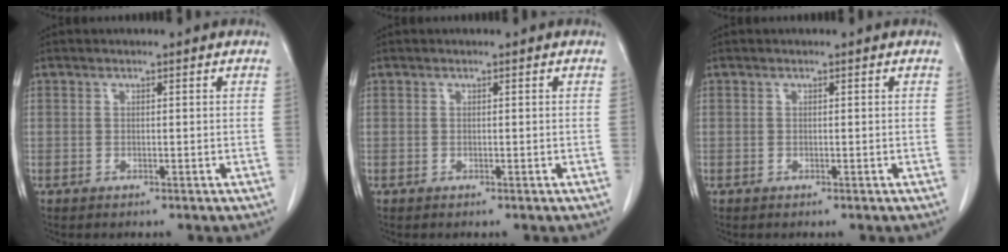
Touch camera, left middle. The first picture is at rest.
{"total": 0.0}
{"total": 0.0}